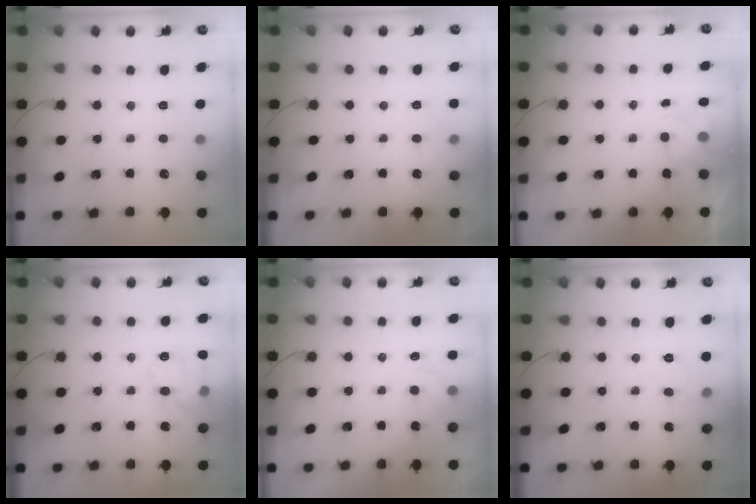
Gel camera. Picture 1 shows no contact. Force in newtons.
{"total": 3.7, "press": 3.5, "slide": 1.1}
{"total": 3.9, "press": 3.8, "slide": 1.0}
{"total": 14.7, "press": 14.5, "slide": 1.8}
{"total": 2.5, "press": 2.0, "slide": 1.5}
{"total": 6.5, "press": 6.3, "slide": 1.4}